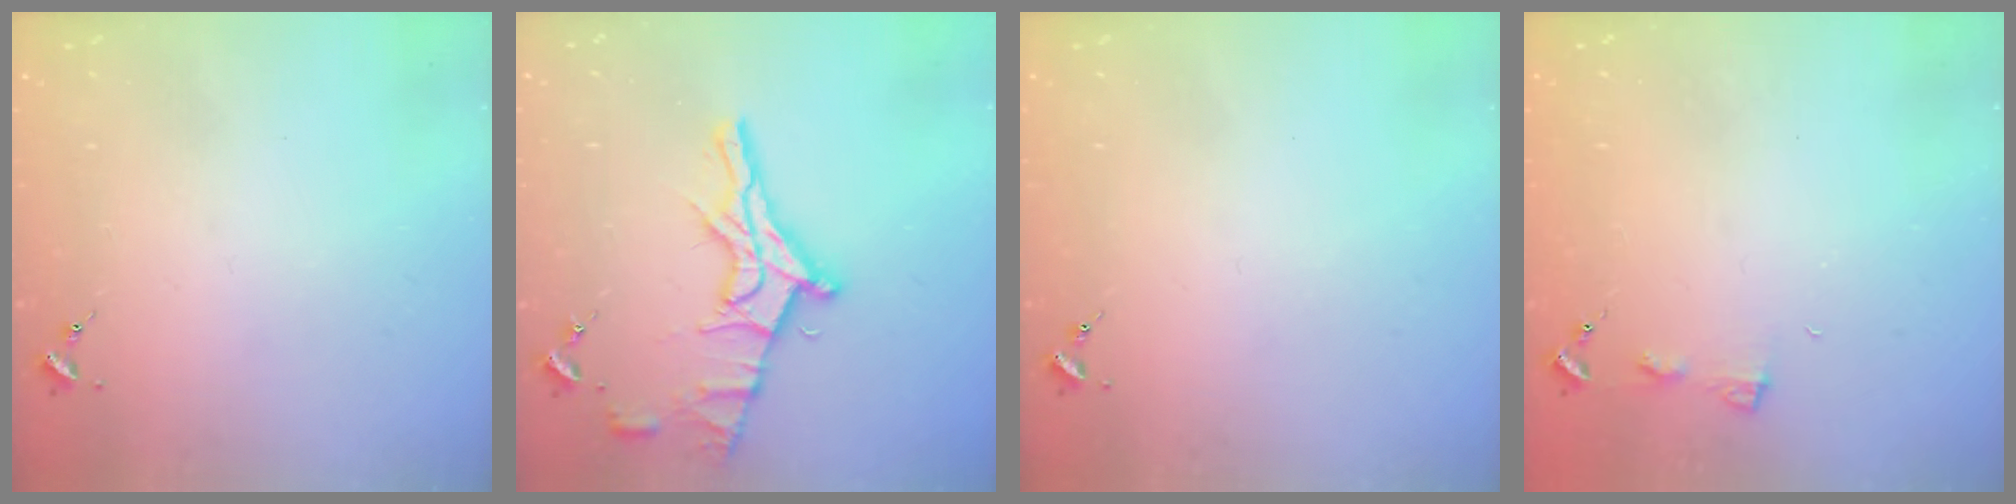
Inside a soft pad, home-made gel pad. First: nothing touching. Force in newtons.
{"total": 15.5, "press": 15.4, "slide": 1.4}
{"total": 0.0}
{"total": 3.6, "press": 3.6, "slide": 0.4}